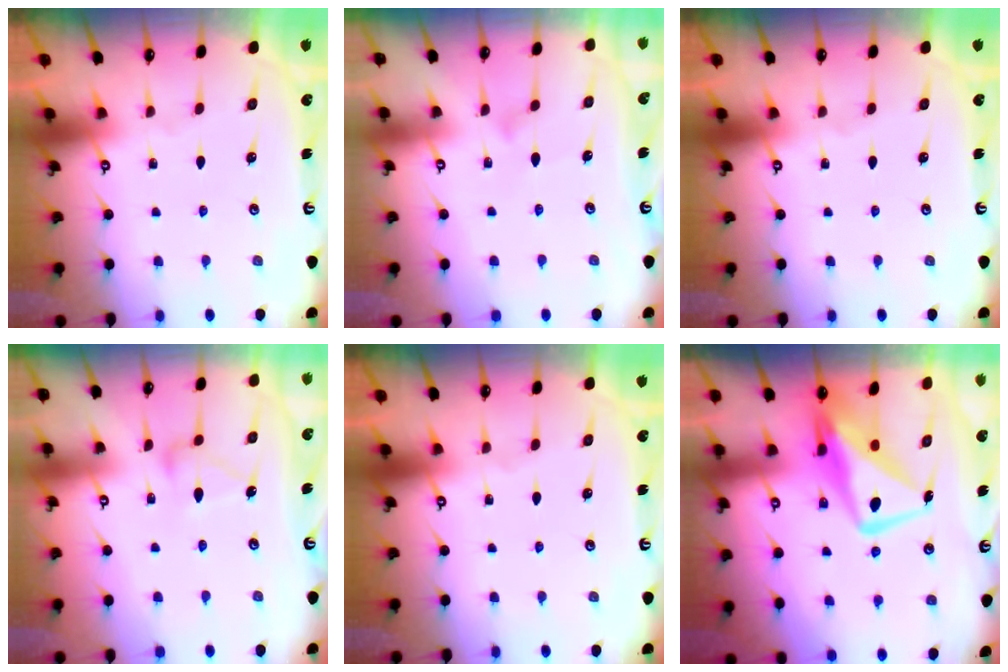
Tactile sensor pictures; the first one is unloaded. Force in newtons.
{"total": 7.3, "press": 7.3, "slide": 0.4}
{"total": 0.0}
{"total": 11.5, "press": 11.4, "slide": 0.5}
{"total": 0.0}
{"total": 12.2, "press": 12.1, "slide": 1.4}